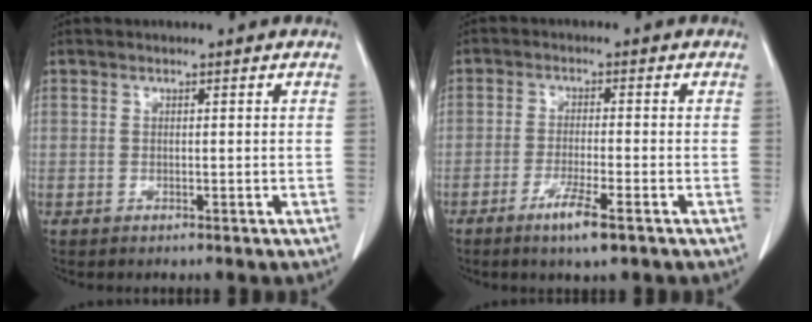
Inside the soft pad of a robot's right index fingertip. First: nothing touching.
{"total": 5.3, "force": [-3.1, 0.2, 4.2], "torque": [-0.080, -0.010, -0.056]}